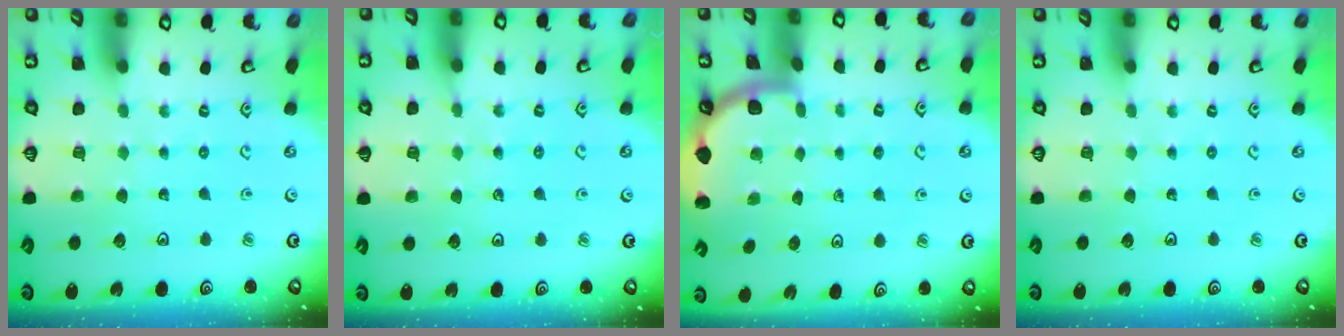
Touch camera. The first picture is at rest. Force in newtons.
{"total": 3.3, "press": 3.3, "slide": 0.5}
{"total": 2.2, "press": 2.2, "slide": 0.1}
{"total": 0.0}